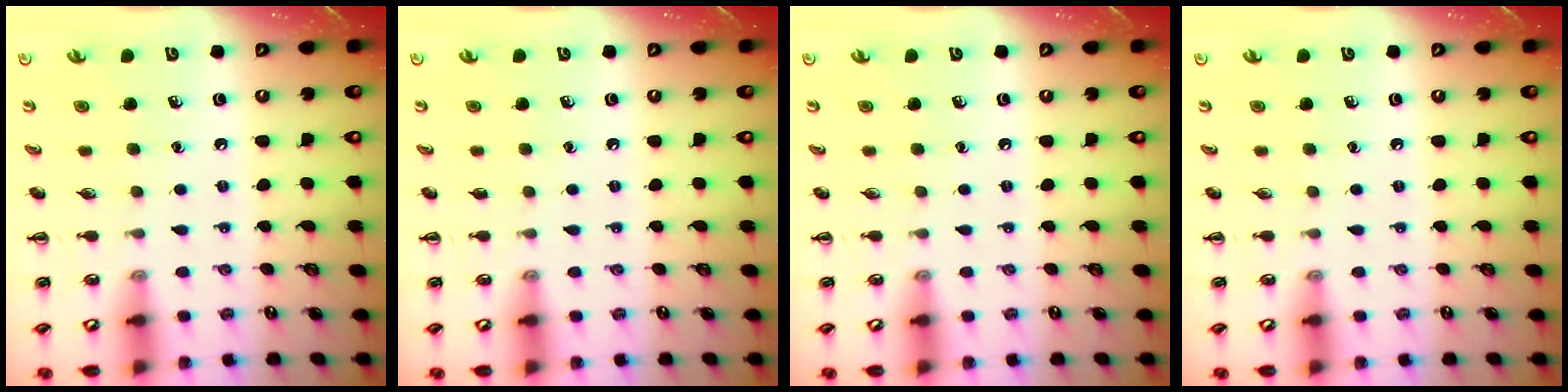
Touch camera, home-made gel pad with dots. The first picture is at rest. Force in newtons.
{"total": 0.0}
{"total": 0.0}
{"total": 0.0}